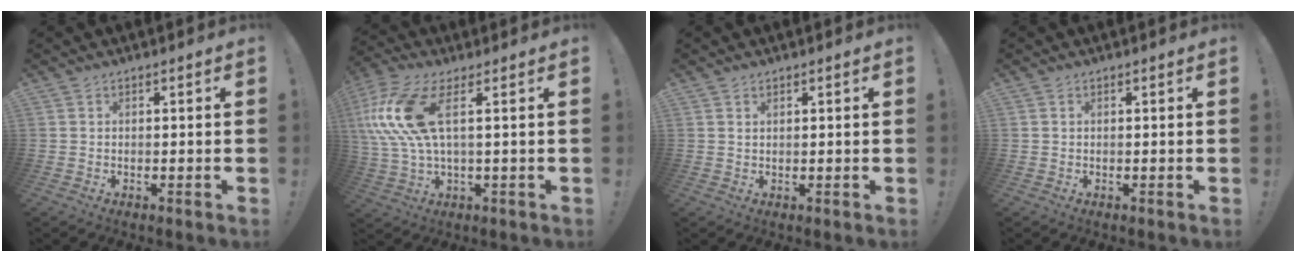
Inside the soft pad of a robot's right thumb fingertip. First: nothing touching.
{"total": 14.7, "force": [3.9, 5.7, 13.0], "torque": [-0.259, -0.002, 0.071]}
{"total": 1.0, "force": [0.8, 0.5, 0.4], "torque": [-0.001, -0.002, 0.014]}
{"total": 0.0}